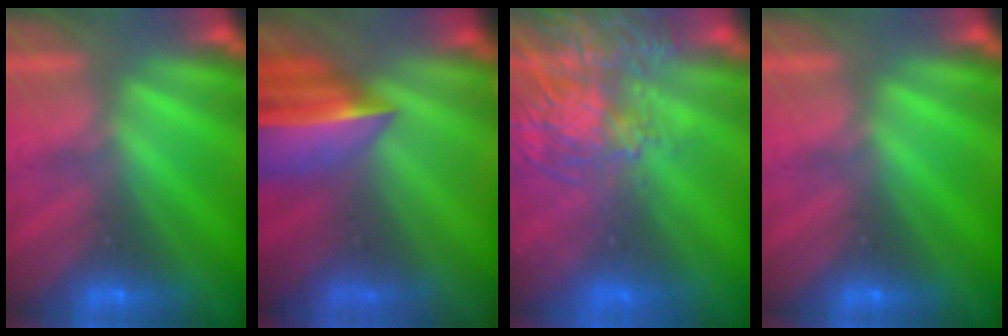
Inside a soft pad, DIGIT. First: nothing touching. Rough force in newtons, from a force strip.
{"total": 7.4}
{"total": 7.2}
{"total": 0.0}